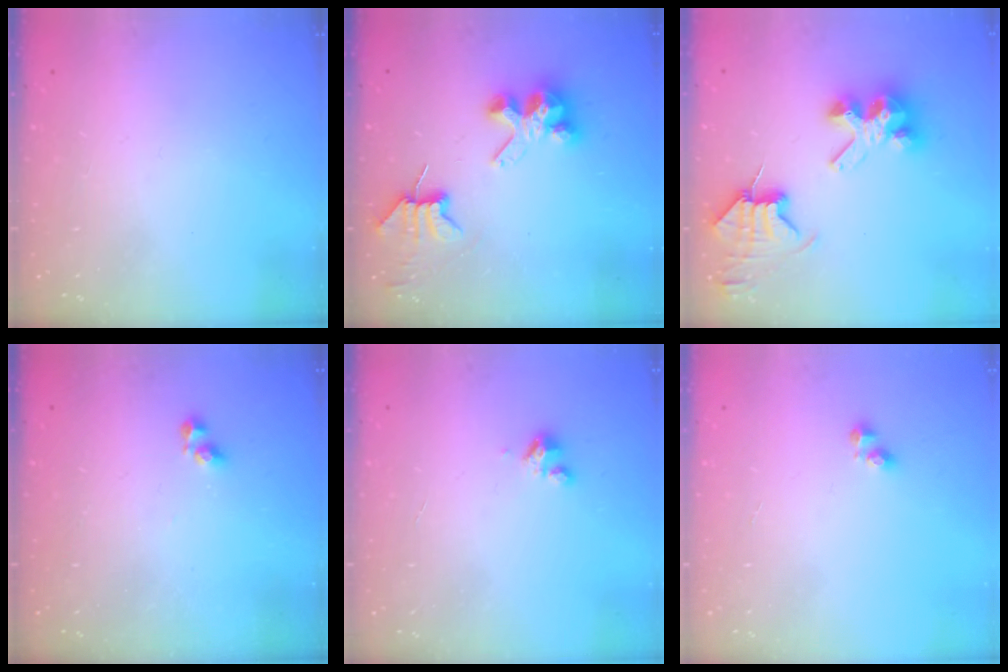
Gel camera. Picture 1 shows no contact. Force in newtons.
{"total": 6.6, "press": 6.6, "slide": 0.7}
{"total": 9.9, "press": 9.9, "slide": 1.1}
{"total": 4.2, "press": 4.1, "slide": 0.2}
{"total": 5.0, "press": 5.0, "slide": 0.4}
{"total": 2.6, "press": 2.6, "slide": 0.4}